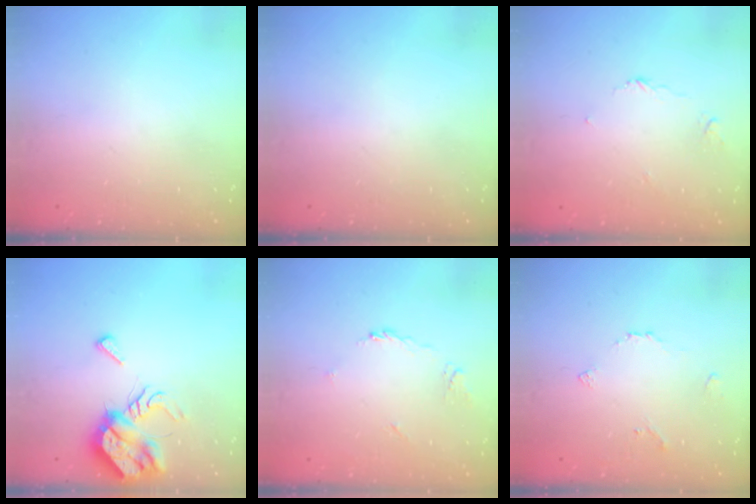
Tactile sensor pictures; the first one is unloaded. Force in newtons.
{"total": 0.0}
{"total": 3.4, "press": 3.4, "slide": 0.4}
{"total": 9.9, "press": 9.8, "slide": 1.1}
{"total": 3.6, "press": 3.5, "slide": 0.5}
{"total": 3.6, "press": 3.5, "slide": 0.8}